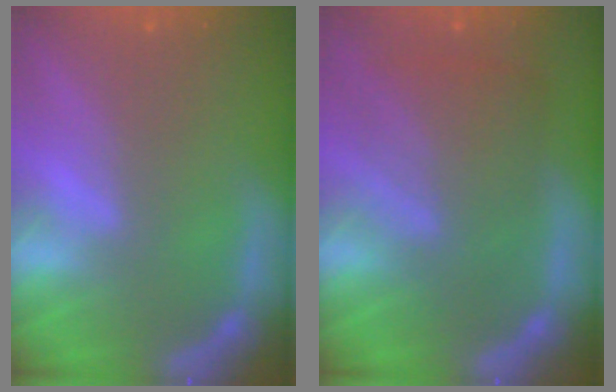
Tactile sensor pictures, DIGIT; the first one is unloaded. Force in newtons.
{"total": 7.1}